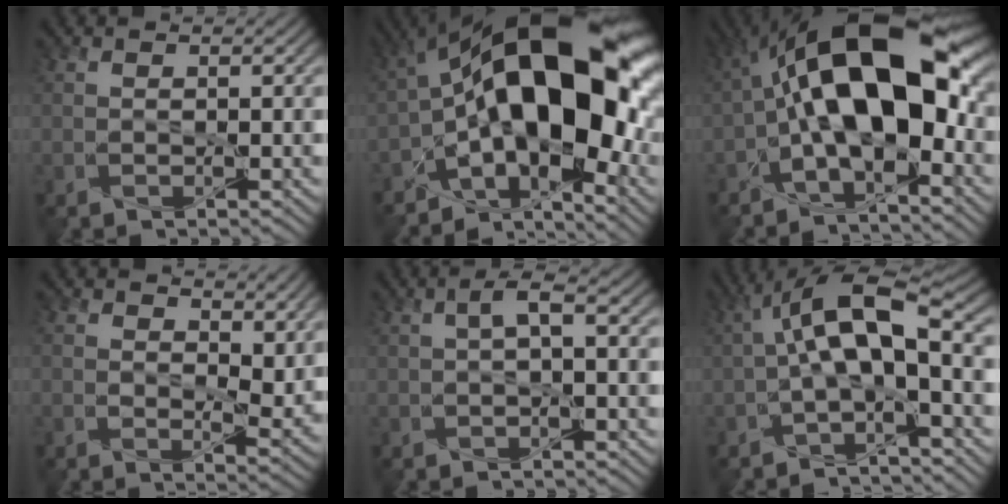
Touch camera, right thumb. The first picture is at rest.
{"total": 18.5, "force": [-2.8, 8.6, 16.1], "torque": [-0.237, 0.027, -0.059]}
{"total": 16.8, "force": [-0.8, 7.6, 15.0], "torque": [-0.244, 0.043, -0.038]}
{"total": 6.9, "force": [3.4, 4.0, 4.5], "torque": [-0.088, -0.012, 0.055]}
{"total": 1.8, "force": [-0.5, 0.2, 1.8], "torque": [-0.032, 0.011, -0.013]}
{"total": 8.5, "force": [-1.1, 3.0, 7.9], "torque": [-0.144, 0.027, -0.029]}